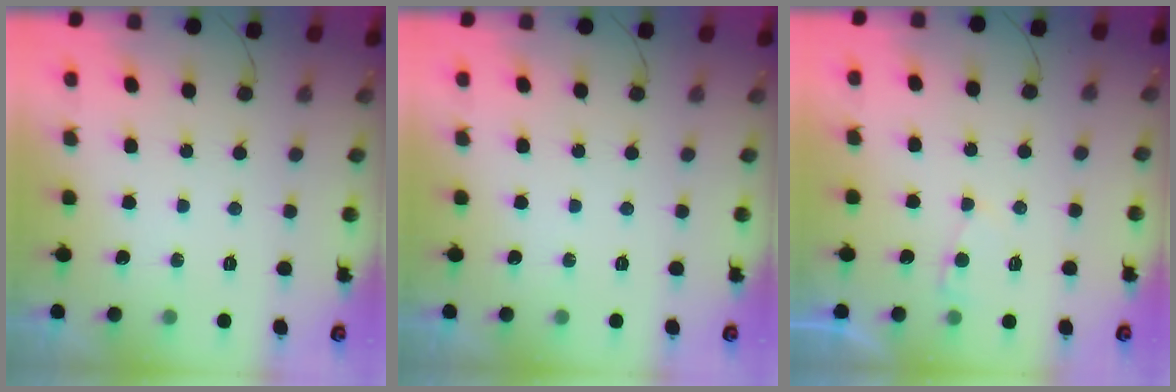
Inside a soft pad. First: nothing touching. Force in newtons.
{"total": 0.0}
{"total": 2.0, "press": 2.0, "slide": 0.3}